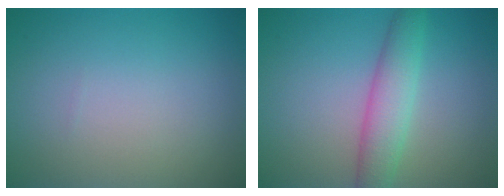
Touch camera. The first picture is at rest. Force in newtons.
{"total": 3.9, "press": 3.9, "slide": 0.1}